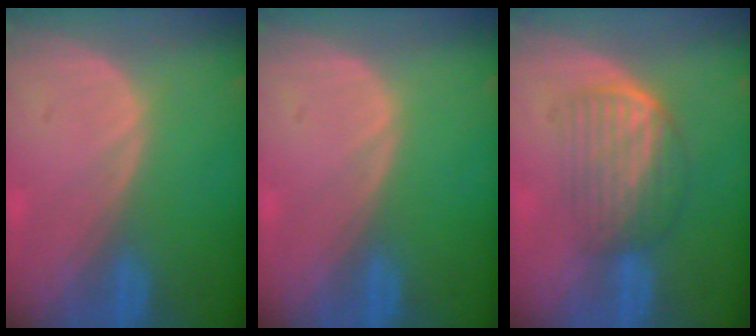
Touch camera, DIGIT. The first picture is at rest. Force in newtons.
{"total": 0.0}
{"total": 7.1, "press": 6.0, "slide": 3.8}